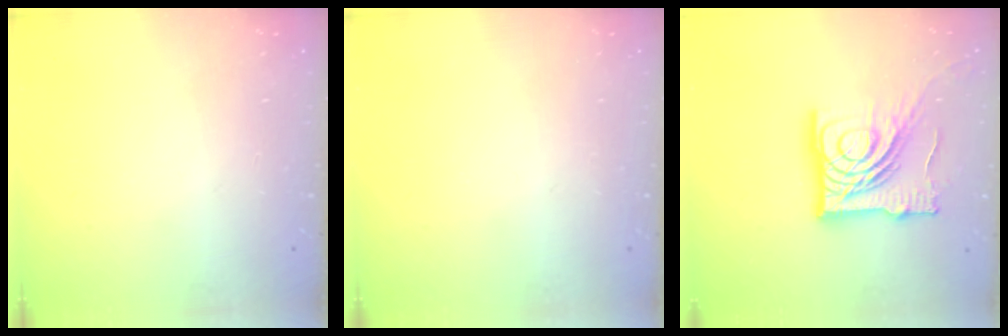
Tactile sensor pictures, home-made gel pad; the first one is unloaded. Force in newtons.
{"total": 0.0}
{"total": 22.2, "press": 22.1, "slide": 2.7}